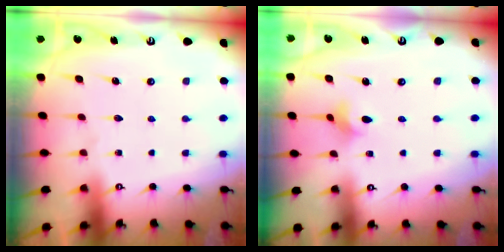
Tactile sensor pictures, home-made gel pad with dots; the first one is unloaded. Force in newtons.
{"total": 2.7, "press": 2.6, "slide": 0.6}